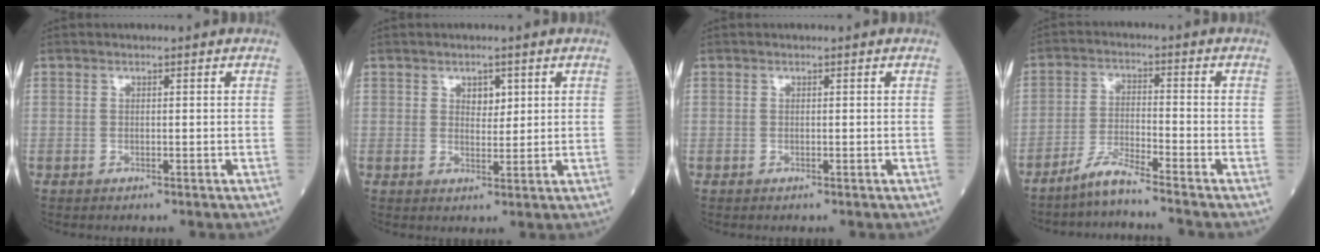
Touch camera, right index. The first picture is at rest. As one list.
[{"total": 2.6, "force": [1.2, 1.5, 1.7], "torque": [-0.020, -0.001, 0.018]}, {"total": 0.0}, {"total": 4.7, "force": [-4.3, -0.8, 1.8], "torque": [-0.040, -0.023, -0.087]}]